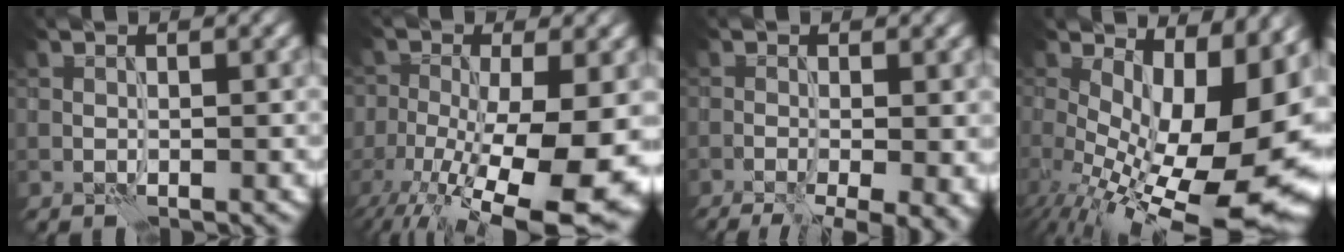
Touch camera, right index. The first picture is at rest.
{"total": 16.9, "force": [-6.4, 7.4, 13.8], "torque": [-0.232, -0.030, -0.088]}
{"total": 8.8, "force": [-3.7, 3.3, 7.3], "torque": [-0.077, -0.007, -0.046]}
{"total": 17.9, "force": [-0.7, 9.2, 15.4], "torque": [-0.183, -0.045, 0.024]}